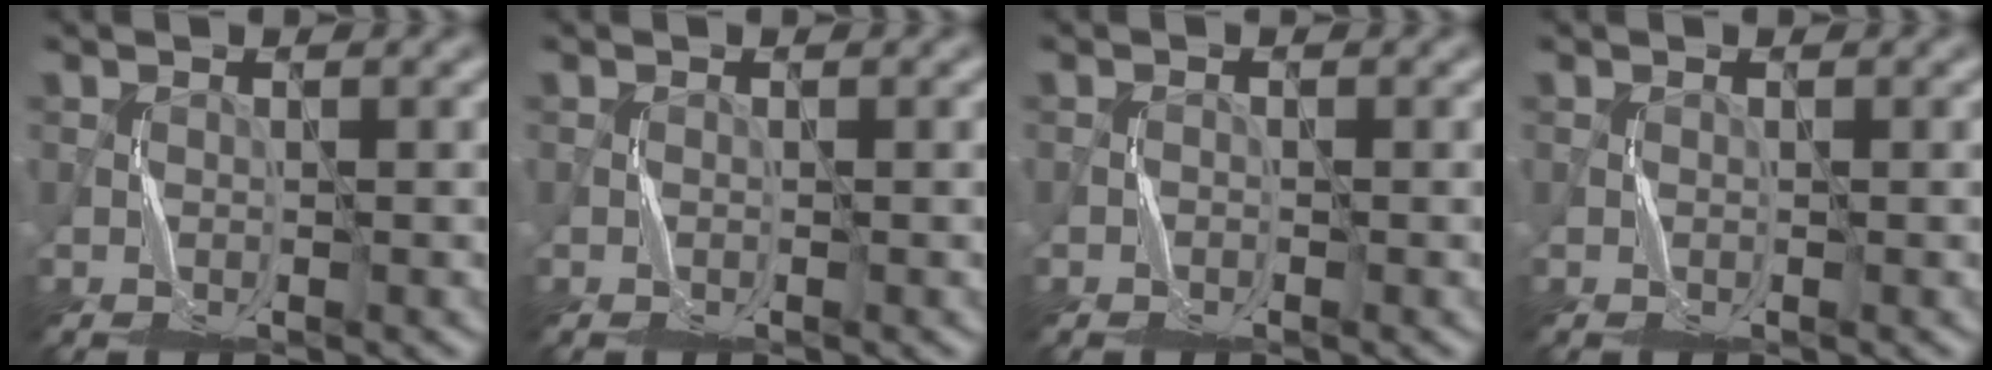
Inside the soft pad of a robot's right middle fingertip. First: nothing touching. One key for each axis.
{"total": 0.0}
{"total": 0.5, "fx": -0.4, "fy": 0.3, "fz": 0.1, "tx": 0.002, "ty": 0.002, "tz": -0.009}
{"total": 0.0}